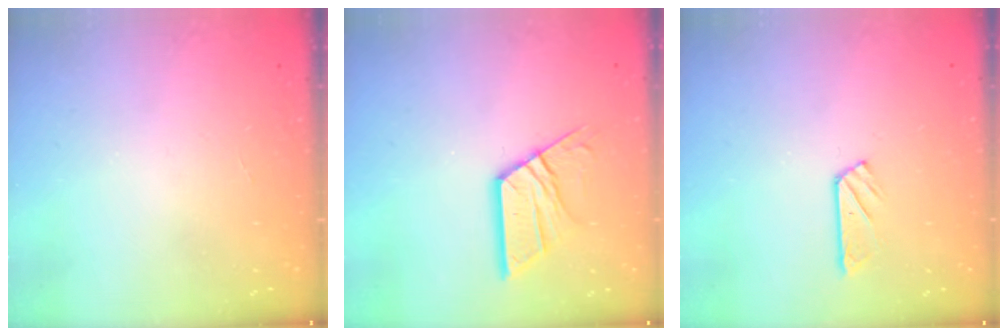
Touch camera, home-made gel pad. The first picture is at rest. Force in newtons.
{"total": 12.3, "press": 12.3, "slide": 1.2}
{"total": 4.2, "press": 4.2, "slide": 0.4}